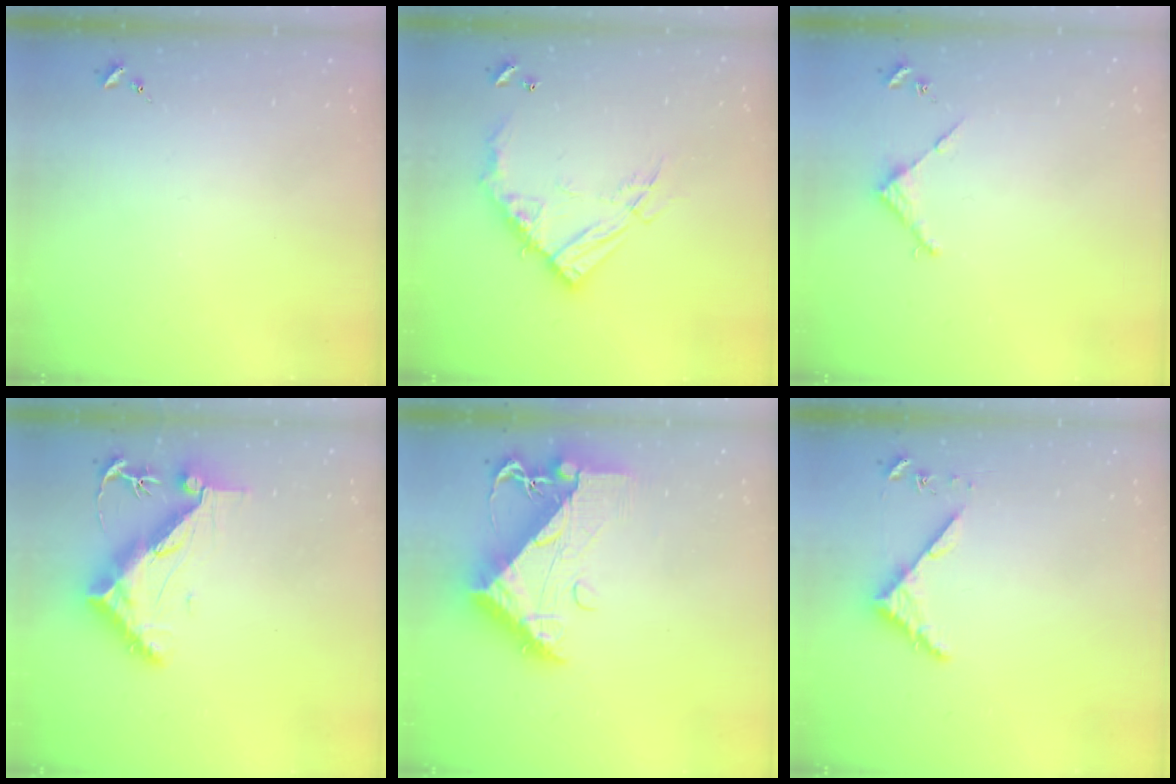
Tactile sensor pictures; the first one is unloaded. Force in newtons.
{"total": 16.2, "press": 16.2, "slide": 1.4}
{"total": 2.9, "press": 2.8, "slide": 0.2}
{"total": 12.8, "press": 12.8, "slide": 1.2}
{"total": 13.2, "press": 13.2, "slide": 1.4}
{"total": 4.3, "press": 4.3, "slide": 0.4}